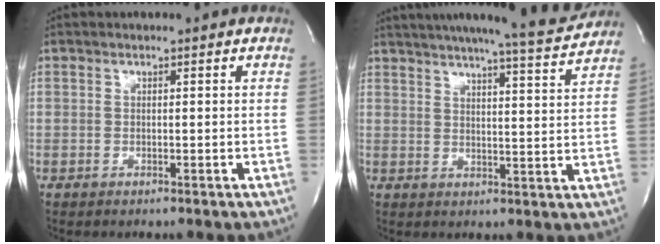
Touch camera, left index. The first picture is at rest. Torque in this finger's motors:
{"motor_torque": [0.13, -0.27, 0.65, 0.14]}